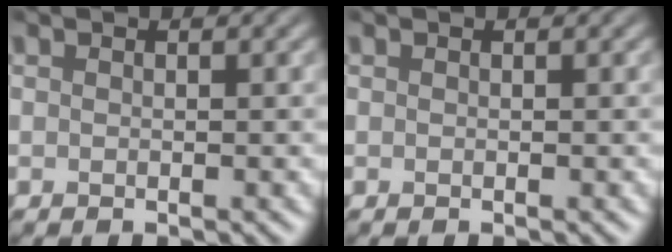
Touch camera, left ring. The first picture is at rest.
{"total": 0.0}